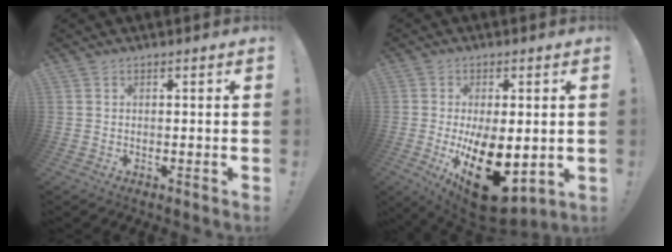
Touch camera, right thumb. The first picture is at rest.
{"total": 19.8, "force": [-4.2, 10.2, 16.5], "torque": [-0.251, 0.003, -0.043]}